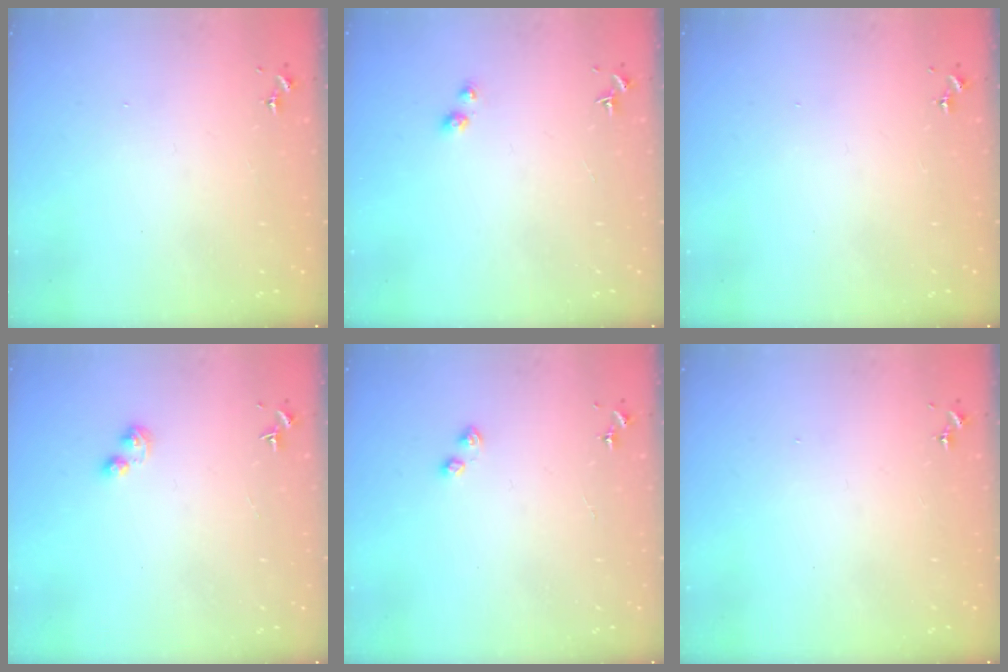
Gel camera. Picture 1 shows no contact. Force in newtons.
{"total": 2.8, "press": 2.8, "slide": 0.2}
{"total": 0.0}
{"total": 3.2, "press": 3.2, "slide": 0.5}
{"total": 3.2, "press": 3.2, "slide": 0.4}
{"total": 0.0}